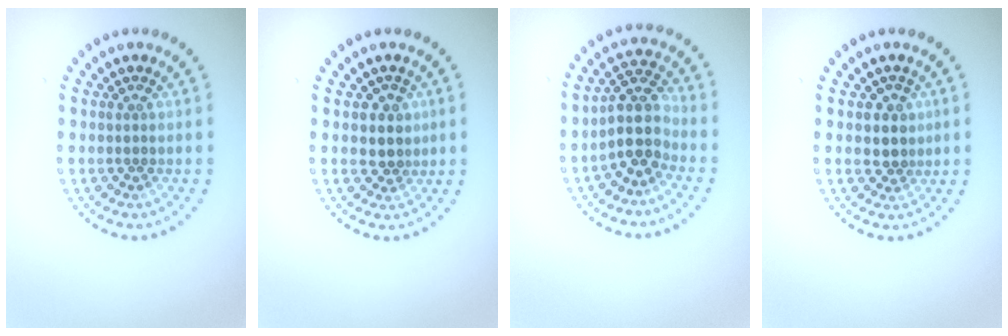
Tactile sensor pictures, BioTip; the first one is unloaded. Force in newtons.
{"total": 2.4, "press": 2.2, "slide": 1.1}
{"total": 3.8, "press": 3.1, "slide": 2.2}
{"total": 2.4, "press": 2.1, "slide": 1.1}